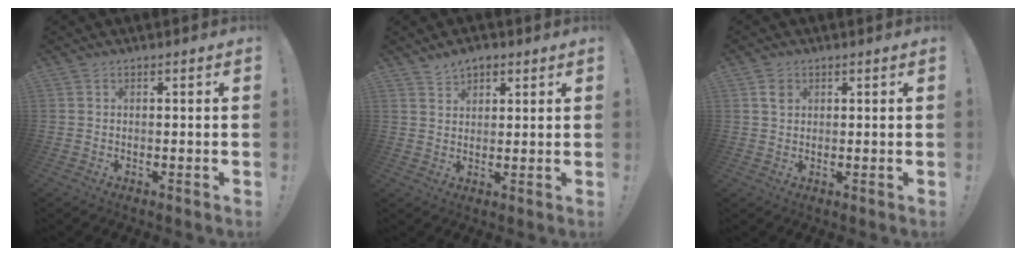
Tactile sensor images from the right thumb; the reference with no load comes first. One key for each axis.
{"total": 4.3, "fx": 3.1, "fy": 2.7, "fz": 1.1, "tx": -0.011, "ty": -0.016, "tz": 0.055}
{"total": 2.6, "fx": 1.3, "fy": 1.9, "fz": 1.2, "tx": -0.008, "ty": -0.005, "tz": 0.021}